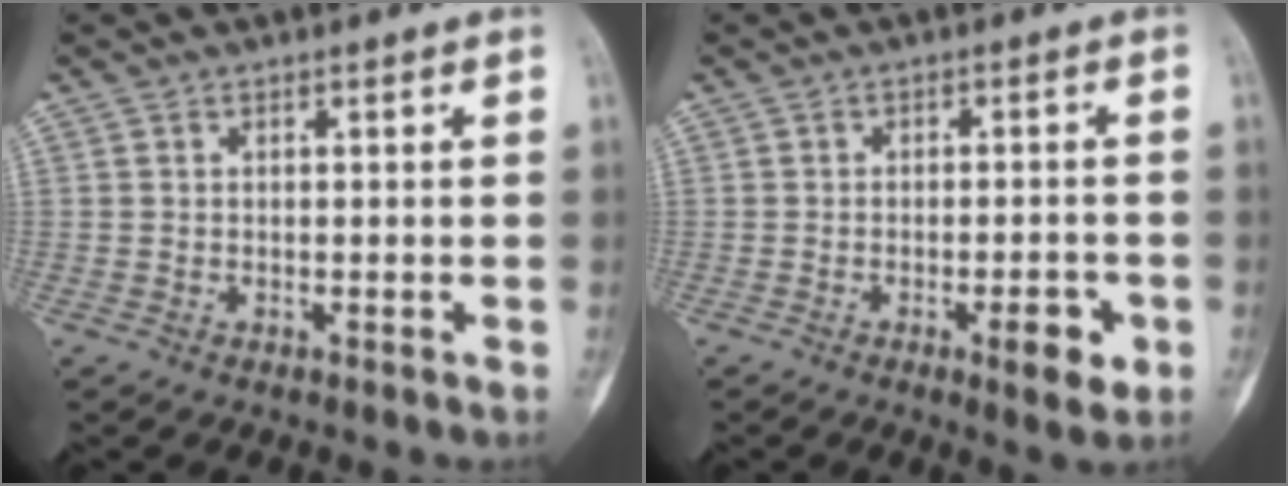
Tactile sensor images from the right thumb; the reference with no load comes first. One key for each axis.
{"total": 5.6, "fx": -2.3, "fy": 2.0, "fz": 4.8, "tx": -0.051, "ty": 0.006, "tz": -0.029}